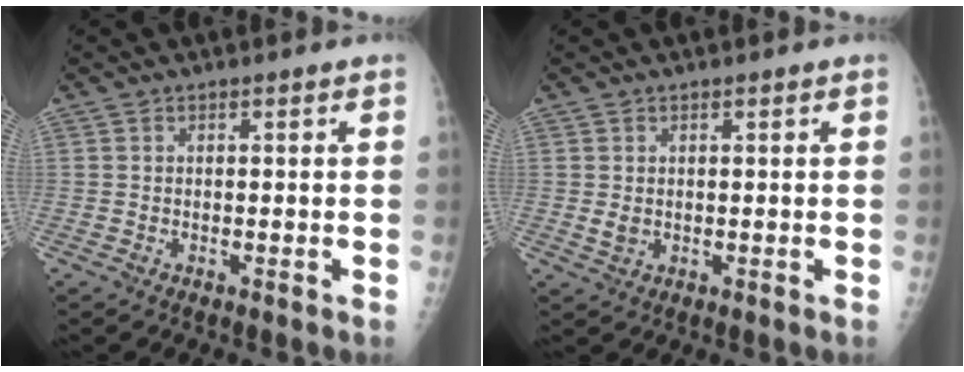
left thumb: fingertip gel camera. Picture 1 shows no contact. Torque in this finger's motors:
{"motor_torque": [0.42, 0.44, 0.29, 0.09, 0.00]}